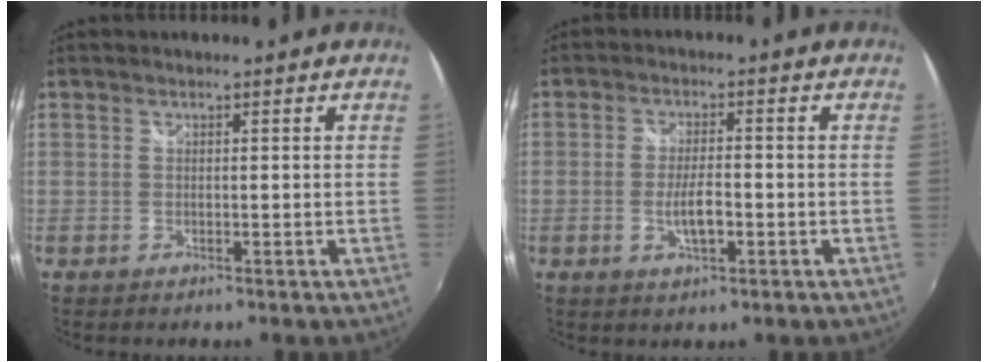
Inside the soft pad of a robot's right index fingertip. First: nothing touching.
{"total": 4.8, "force": [-1.5, 1.5, 4.3], "torque": [-0.087, -0.003, -0.026]}